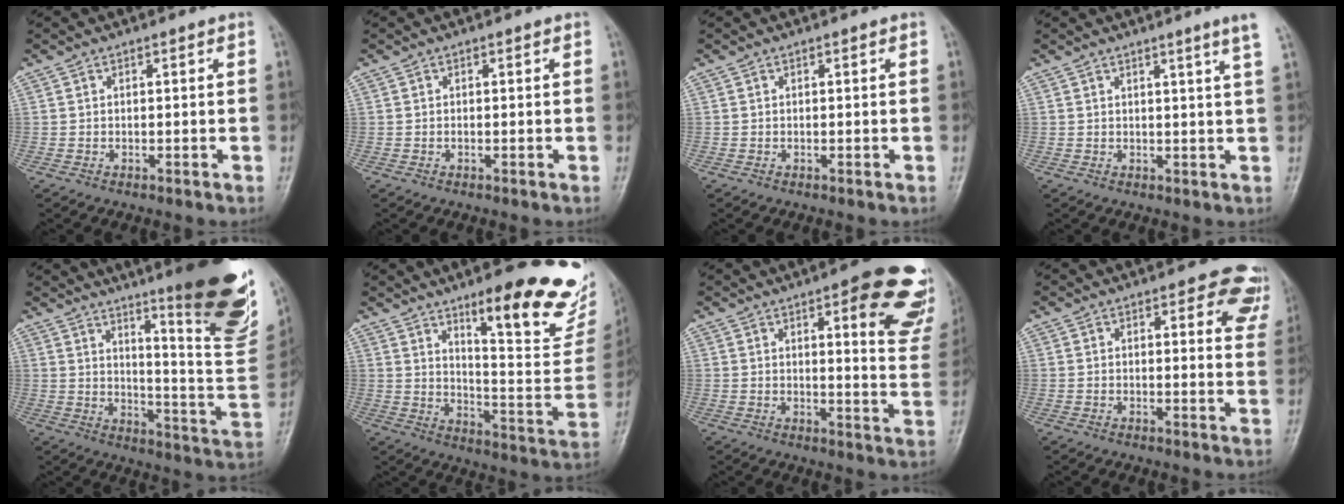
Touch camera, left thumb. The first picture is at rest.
{"total": 0.0}
{"total": 0.0}
{"total": 4.1, "force": [2.7, -1.0, 3.0], "torque": [-0.041, -0.015, 0.034]}
{"total": 24.0, "force": [14.2, 4.0, 18.9], "torque": [-0.226, -0.084, 0.200]}
{"total": 23.9, "force": [15.4, 5.9, 17.3], "torque": [-0.189, -0.093, 0.220]}
{"total": 18.0, "force": [9.0, 5.4, 14.6], "torque": [-0.131, -0.042, 0.102]}
{"total": 8.0, "force": [5.4, 3.7, 4.5], "torque": [-0.009, -0.028, 0.042]}